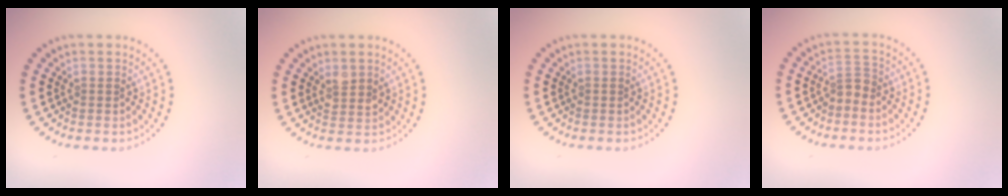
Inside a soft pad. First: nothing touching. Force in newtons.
{"total": 1.6, "press": 1.5, "slide": 0.7}
{"total": 0.0}
{"total": 1.5, "press": 1.3, "slide": 0.9}